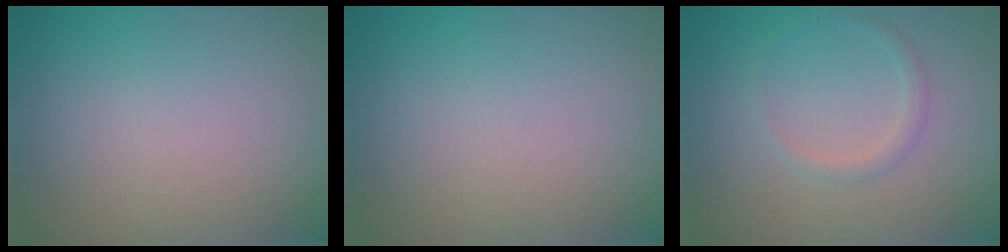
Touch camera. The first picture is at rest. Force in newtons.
{"total": 0.0}
{"total": 1.2, "press": 1.2, "slide": 0.1}